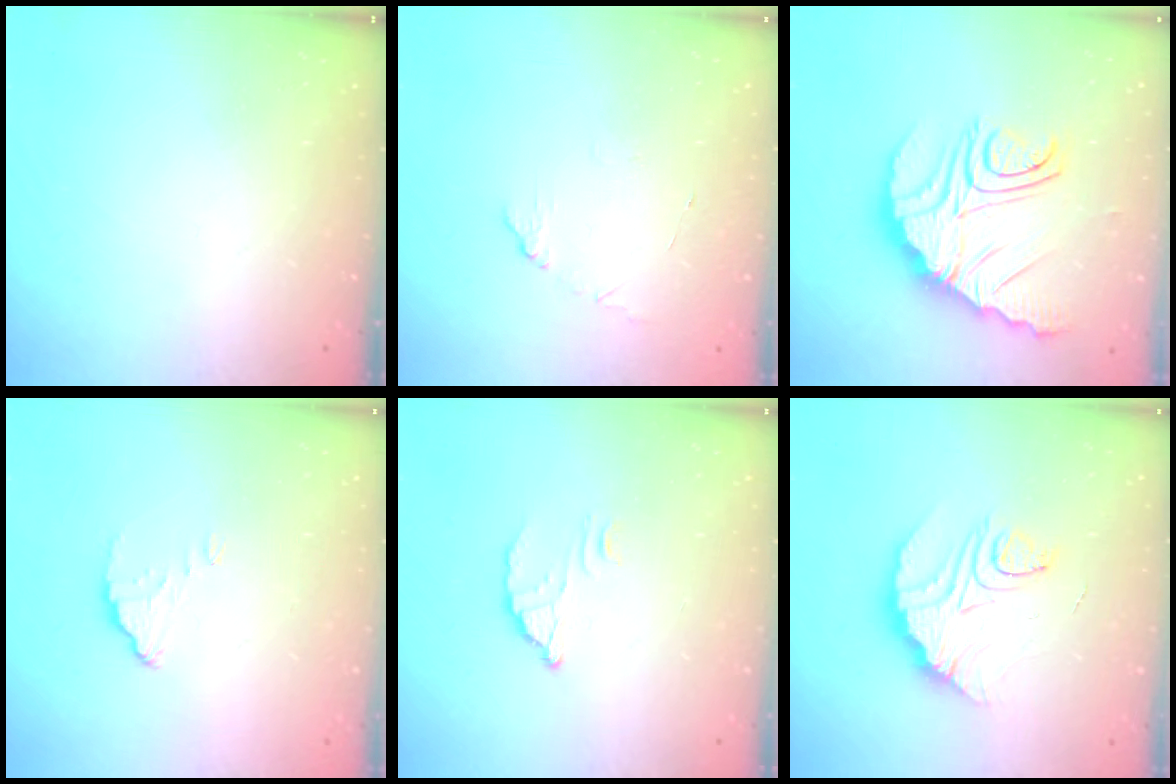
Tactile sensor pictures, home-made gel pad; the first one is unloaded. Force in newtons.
{"total": 5.8, "press": 5.7, "slide": 0.5}
{"total": 21.0, "press": 20.9, "slide": 1.7}
{"total": 2.8, "press": 2.8, "slide": 0.1}
{"total": 2.8, "press": 2.8, "slide": 0.2}
{"total": 12.0, "press": 12.0, "slide": 0.6}